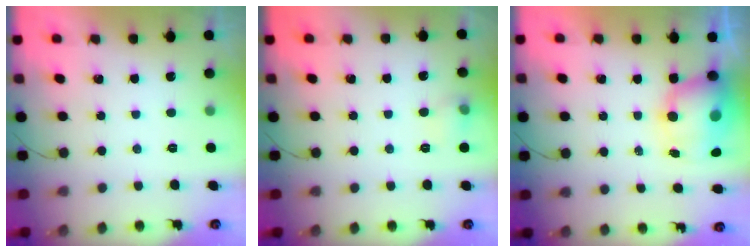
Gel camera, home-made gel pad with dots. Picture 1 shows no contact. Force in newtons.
{"total": 5.5, "press": 5.4, "slide": 1.4}
{"total": 10.0, "press": 9.7, "slide": 2.7}